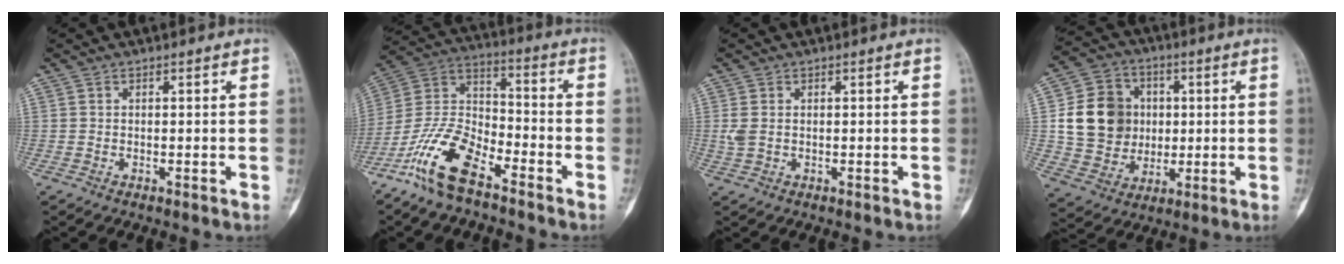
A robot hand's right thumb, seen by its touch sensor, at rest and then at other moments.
{"total": 13.8, "force": [-9.1, 5.6, 8.7], "torque": [-0.177, 0.060, -0.186]}
{"total": 2.4, "force": [0.3, 1.5, 1.9], "torque": [-0.057, 0.004, 0.009]}
{"total": 15.1, "force": [1.7, 13.0, 7.4], "torque": [-0.100, 0.007, 0.039]}